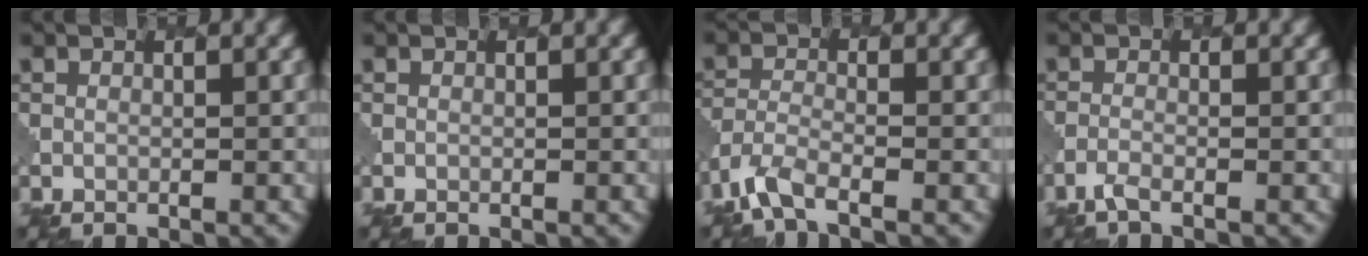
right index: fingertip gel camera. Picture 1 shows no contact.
{"total": 0.0}
{"total": 3.6, "force": [-2.8, 1.0, 2.0], "torque": [-0.049, -0.011, -0.065]}
{"total": 1.3, "force": [-1.0, 0.3, 0.7], "torque": [-0.014, -0.004, -0.031]}